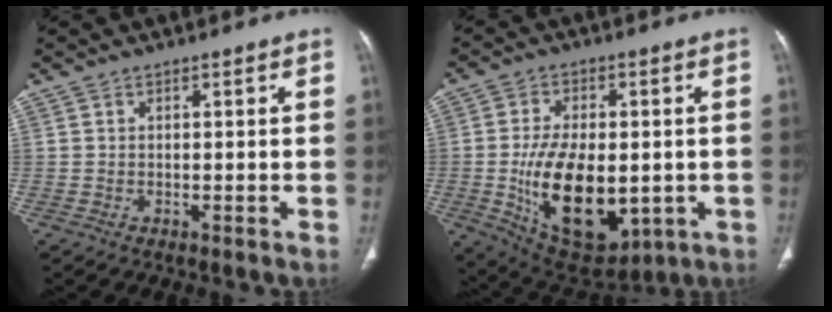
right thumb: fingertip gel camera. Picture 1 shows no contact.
{"total": 19.0, "force": [-2.9, 10.9, 15.3], "torque": [-0.236, -0.009, -0.019]}